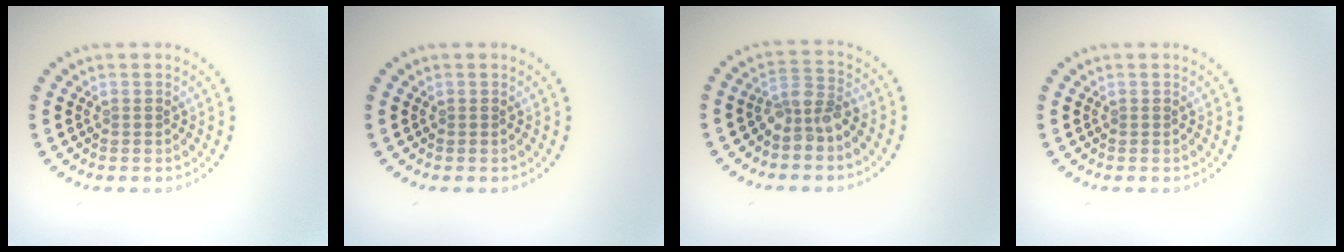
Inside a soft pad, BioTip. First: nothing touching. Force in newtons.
{"total": 0.0}
{"total": 2.8, "press": 2.2, "slide": 1.7}
{"total": 0.0}